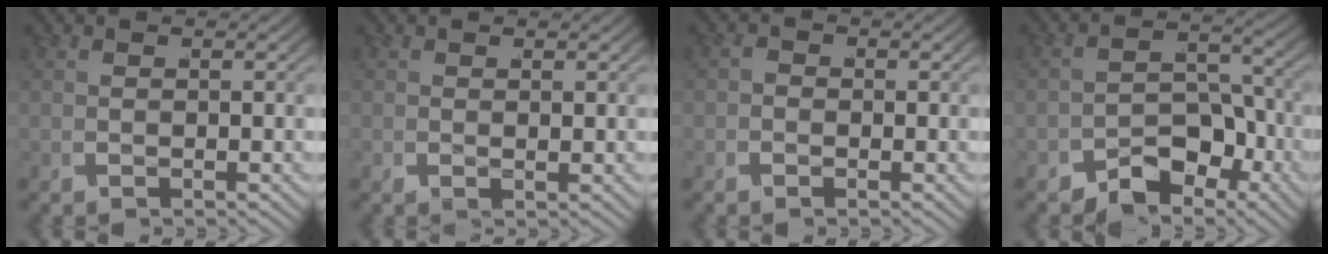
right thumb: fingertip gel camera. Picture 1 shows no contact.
{"total": 0.6, "force": [0.5, -0.3, 0.0], "torque": [0.001, 0.001, 0.009]}
{"total": 1.0, "force": [-0.9, 0.2, -0.3], "torque": [0.005, 0.001, -0.024]}
{"total": 5.1, "force": [-3.8, 2.6, 2.0], "torque": [-0.025, -0.010, -0.066]}